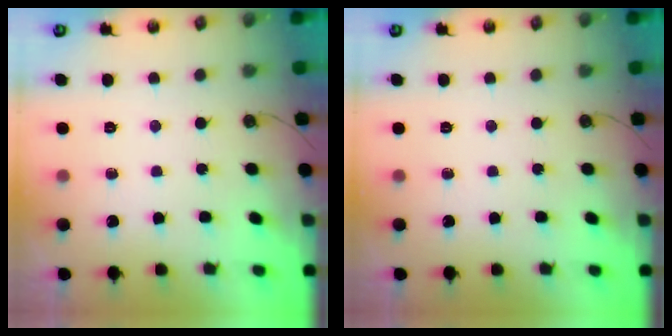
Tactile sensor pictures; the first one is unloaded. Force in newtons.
{"total": 0.0}